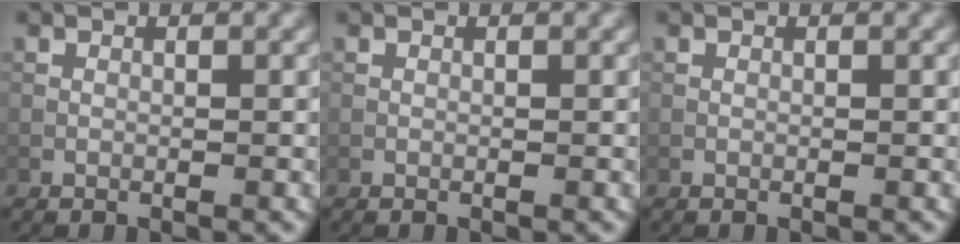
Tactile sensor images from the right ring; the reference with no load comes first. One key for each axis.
{"total": 0.0}
{"total": 0.0}